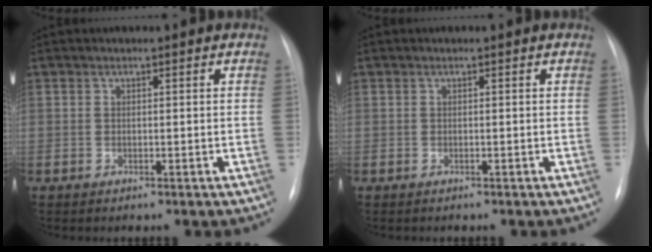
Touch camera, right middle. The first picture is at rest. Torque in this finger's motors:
{"motor_torque": [-0.32, 0.27, 0.06, 0.01]}